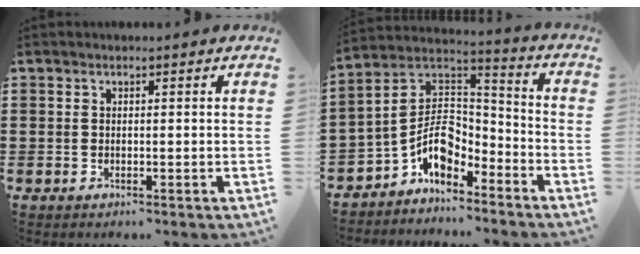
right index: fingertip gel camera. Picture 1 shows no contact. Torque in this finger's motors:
{"motor_torque": [1.98, 0.16, 0.68, 0.08]}